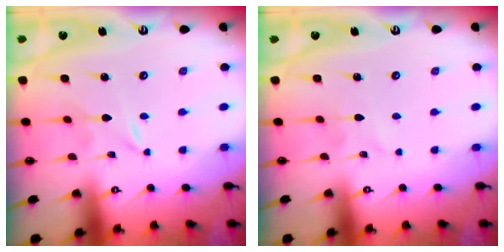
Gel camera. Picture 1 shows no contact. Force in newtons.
{"total": 1.9, "press": 1.9, "slide": 0.2}